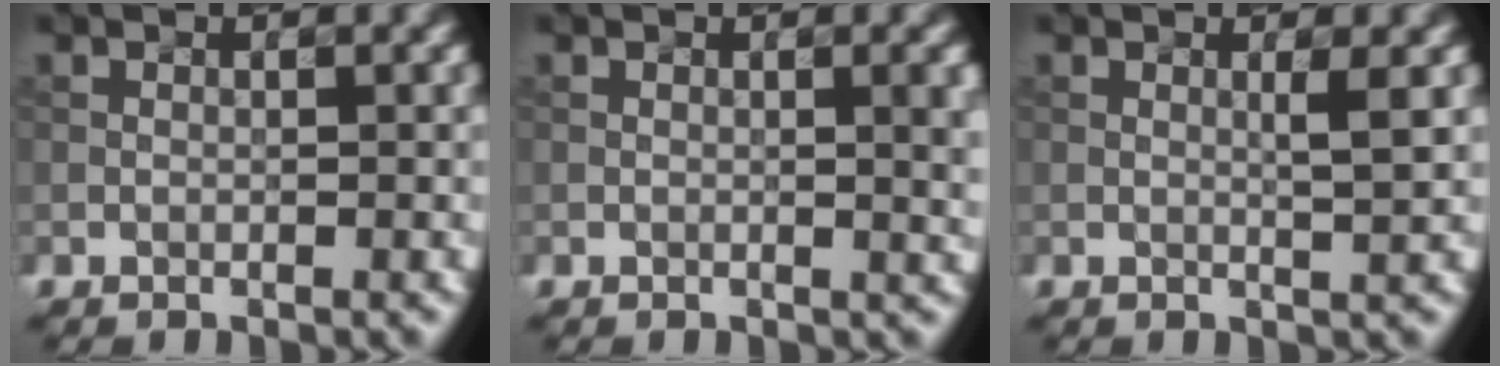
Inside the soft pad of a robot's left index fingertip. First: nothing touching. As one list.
[{"total": 3.0, "force": [0.3, 0.9, 2.9], "torque": [-0.024, 0.007, 0.008]}, {"total": 1.5, "force": [0.2, 0.2, 1.5], "torque": [-0.022, 0.001, 0.005]}]